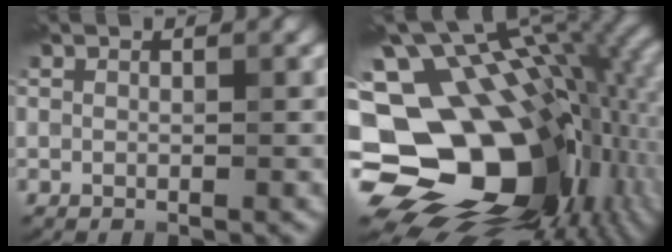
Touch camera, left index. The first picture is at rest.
{"total": 19.2, "force": [-1.3, 12.6, 14.4], "torque": [-0.255, -0.027, 0.010]}